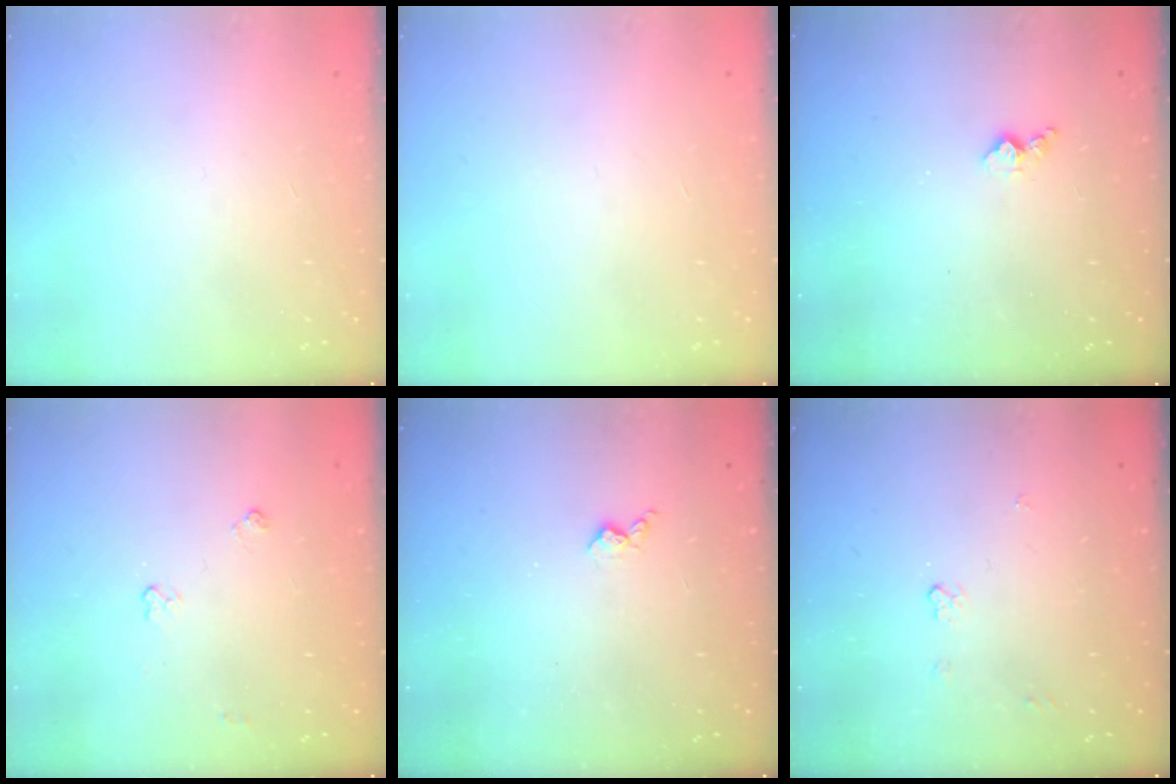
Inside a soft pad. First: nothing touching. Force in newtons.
{"total": 0.0}
{"total": 3.7, "press": 3.6, "slide": 0.5}
{"total": 4.7, "press": 4.7, "slide": 0.6}
{"total": 3.6, "press": 3.6, "slide": 0.6}
{"total": 3.6, "press": 3.6, "slide": 0.5}